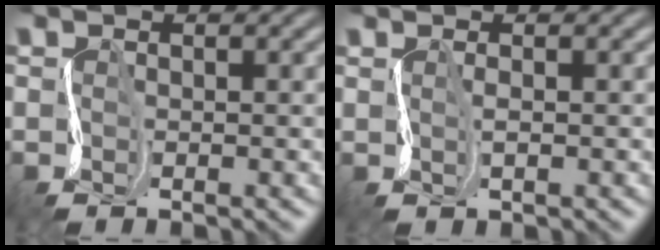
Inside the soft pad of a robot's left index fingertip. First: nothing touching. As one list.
[{"total": 0.8, "force": [0.7, -0.3, -0.2], "torque": [0.001, 0.003, 0.013]}]